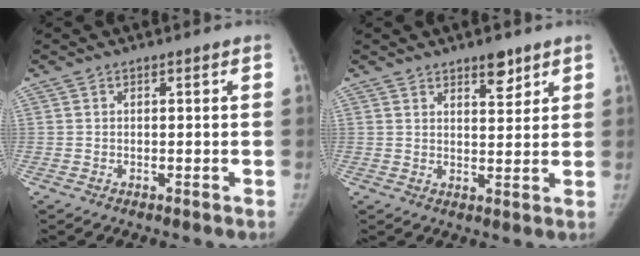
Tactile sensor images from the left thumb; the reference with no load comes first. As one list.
[{"total": 4.6, "force": [3.3, 2.0, 2.6], "torque": [-0.018, -0.022, 0.050]}]